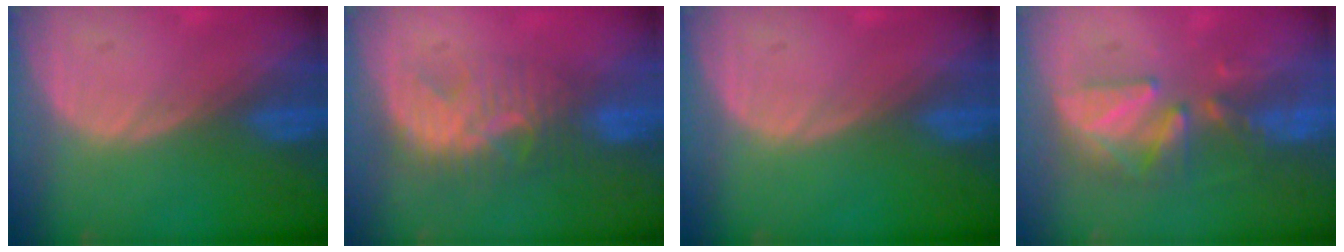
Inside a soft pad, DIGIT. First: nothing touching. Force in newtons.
{"total": 7.7, "press": 7.2, "slide": 2.6}
{"total": 0.0}
{"total": 7.6, "press": 7.3, "slide": 2.1}